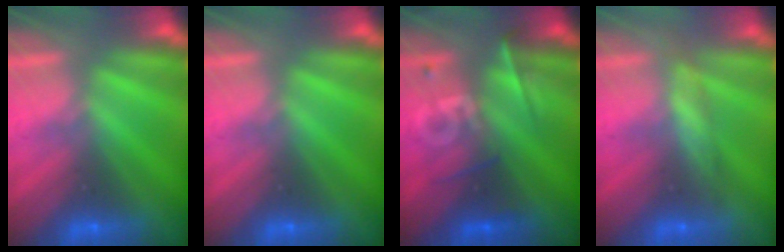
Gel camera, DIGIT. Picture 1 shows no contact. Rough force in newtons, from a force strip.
{"total": 0.0}
{"total": 2.3}
{"total": 2.4}